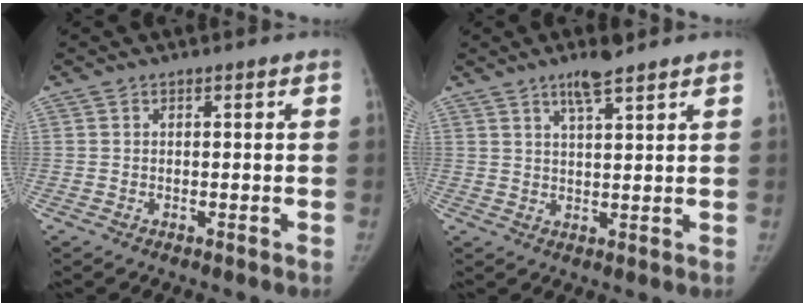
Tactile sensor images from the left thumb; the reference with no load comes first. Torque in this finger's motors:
{"motor_torque": [0.20, -0.34, 0.73, -0.82, 0.20]}